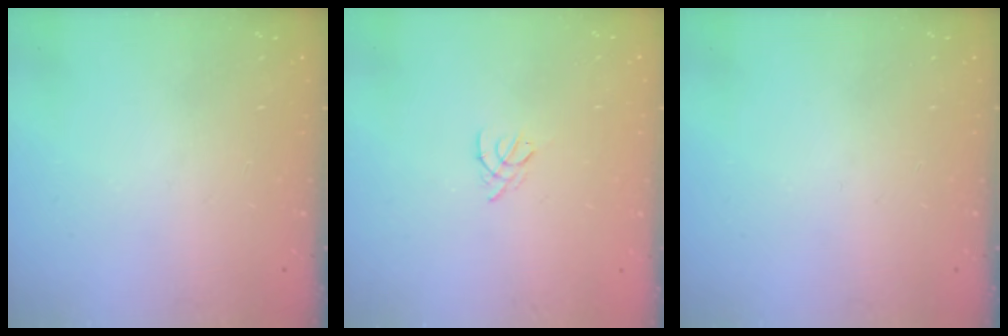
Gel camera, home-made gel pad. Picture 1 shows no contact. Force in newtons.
{"total": 2.0, "press": 1.9, "slide": 0.5}
{"total": 0.0}